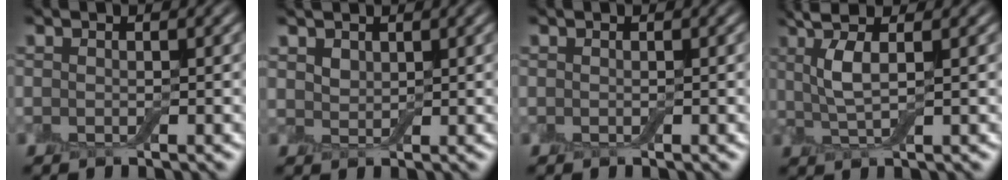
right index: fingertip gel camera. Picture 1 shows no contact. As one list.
[{"total": 1.7, "force": [1.2, 1.0, 0.6], "torque": [-0.016, -0.001, 0.024]}, {"total": 0.0}, {"total": 4.2, "force": [1.5, 1.0, 3.8], "torque": [-0.082, 0.003, 0.028]}]